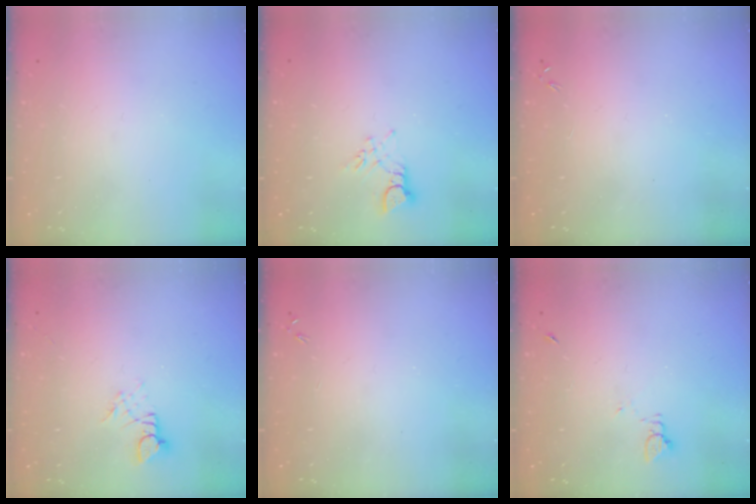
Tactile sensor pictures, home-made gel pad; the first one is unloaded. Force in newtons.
{"total": 2.6, "press": 2.6, "slide": 0.4}
{"total": 0.0}
{"total": 3.3, "press": 3.3, "slide": 0.4}
{"total": 1.1, "press": 0.9, "slide": 0.5}
{"total": 2.3, "press": 2.3, "slide": 0.3}